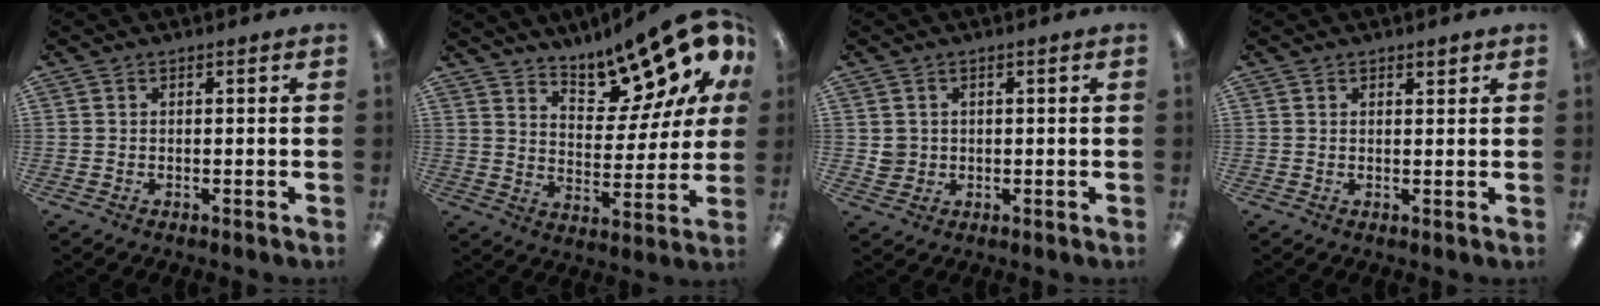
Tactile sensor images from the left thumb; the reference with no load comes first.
{"total": 15.6, "force": [12.7, 4.8, 7.8], "torque": [-0.114, -0.095, 0.212]}
{"total": 2.8, "force": [0.3, 2.7, 0.5], "torque": [-0.015, 0.005, 0.005]}
{"total": 1.5, "force": [1.3, 0.6, 0.5], "torque": [-0.002, -0.003, 0.021]}